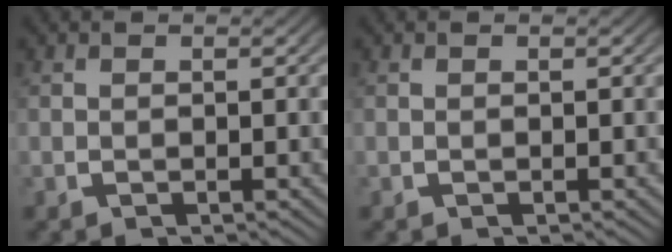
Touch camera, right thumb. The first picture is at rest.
{"total": 0.0}